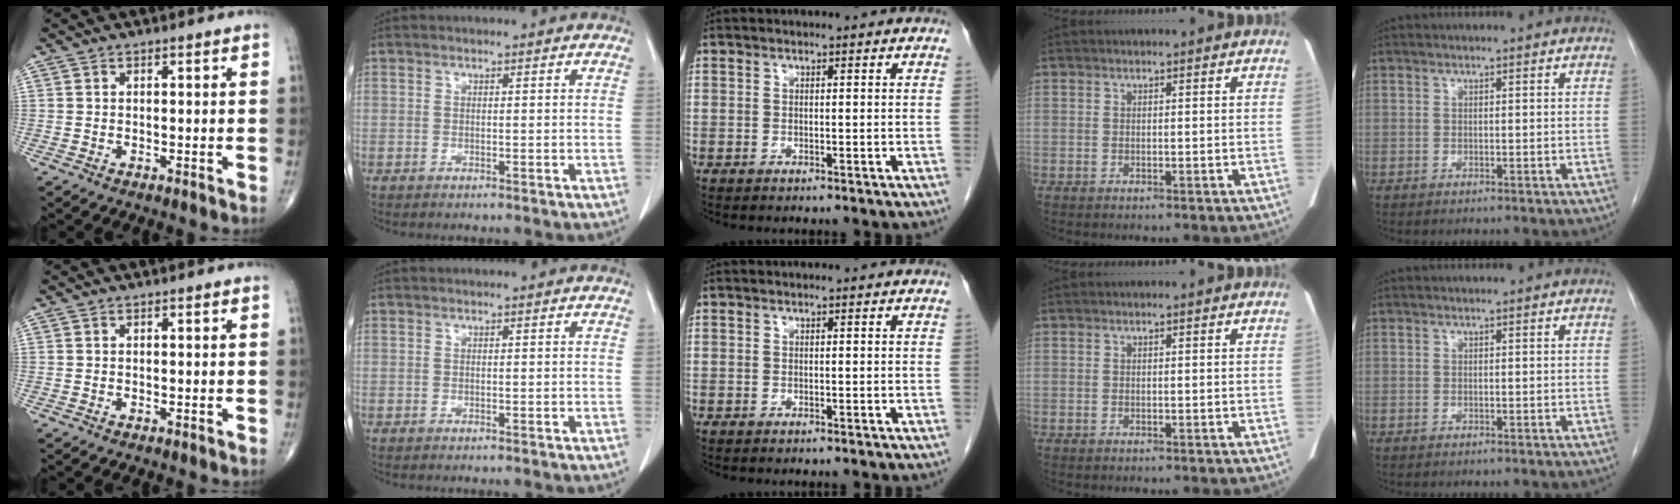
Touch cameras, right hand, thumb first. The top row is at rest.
{}